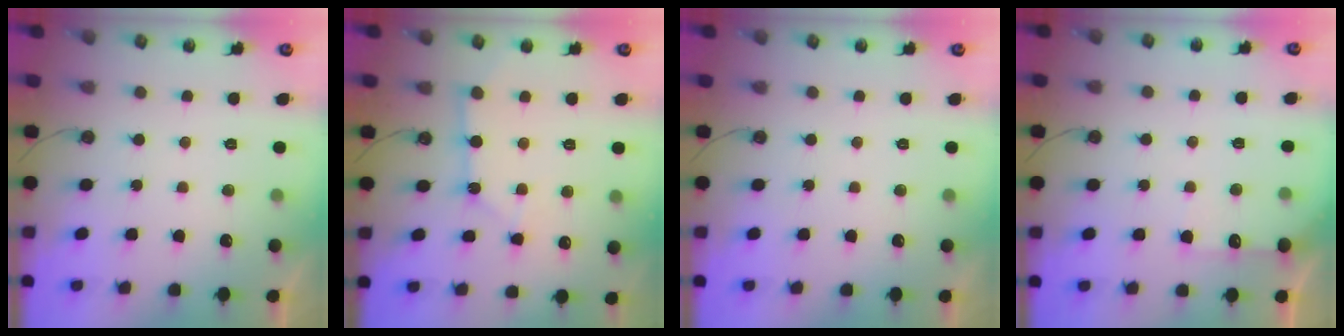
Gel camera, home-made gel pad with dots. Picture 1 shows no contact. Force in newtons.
{"total": 4.4, "press": 4.4, "slide": 0.3}
{"total": 0.0}
{"total": 5.8, "press": 5.7, "slide": 0.7}